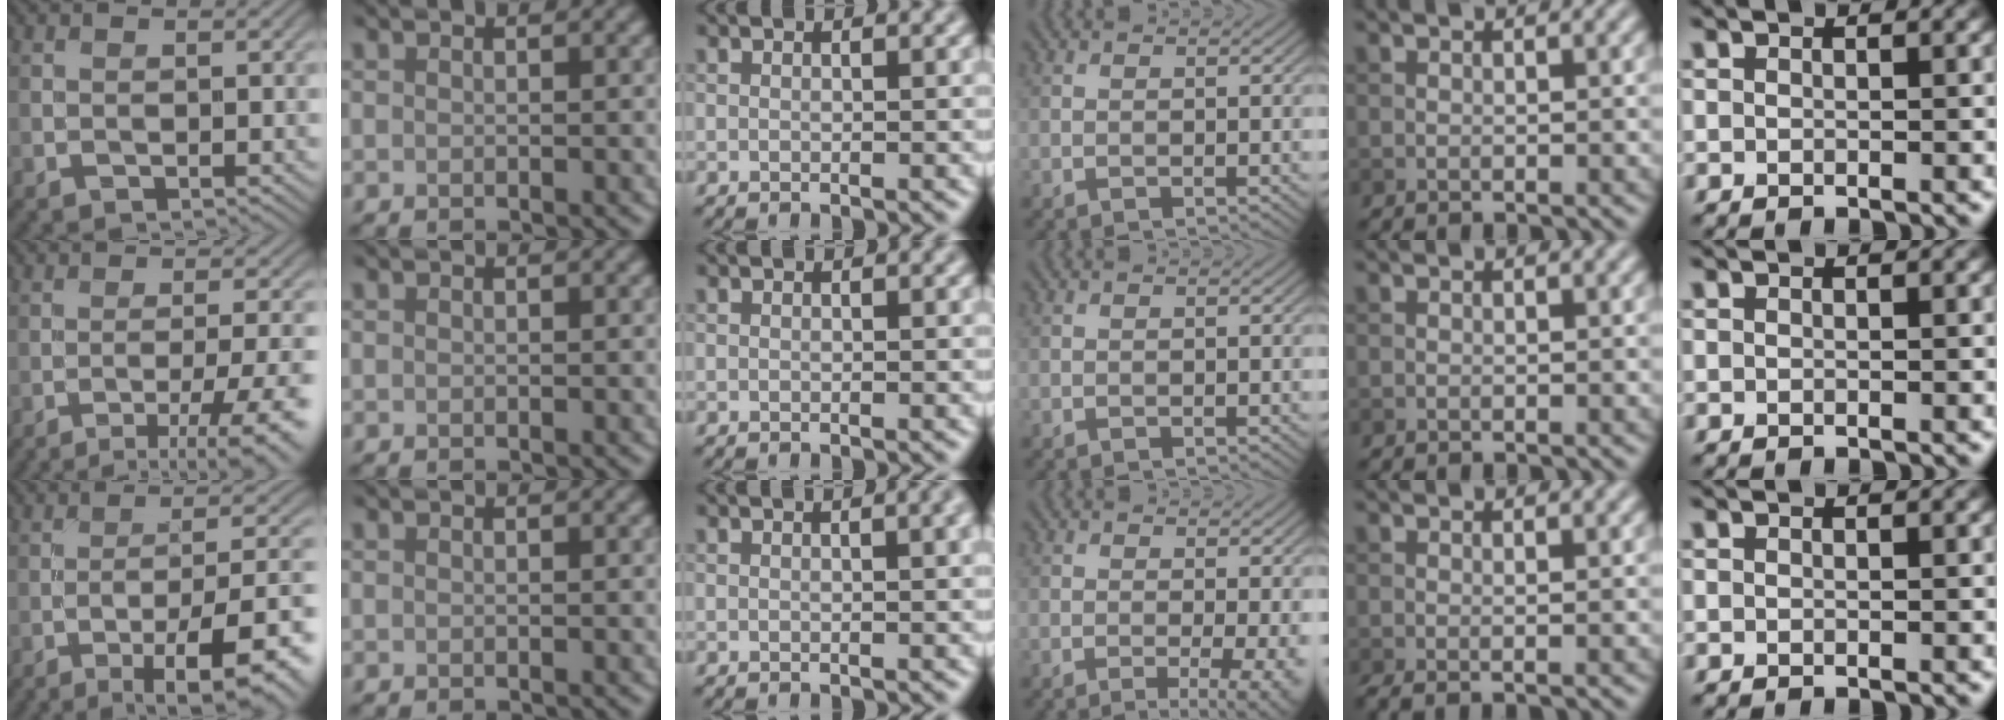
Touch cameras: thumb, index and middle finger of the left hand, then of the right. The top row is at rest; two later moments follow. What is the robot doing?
{"motion": "screw", "object": "dispenser bottle"}